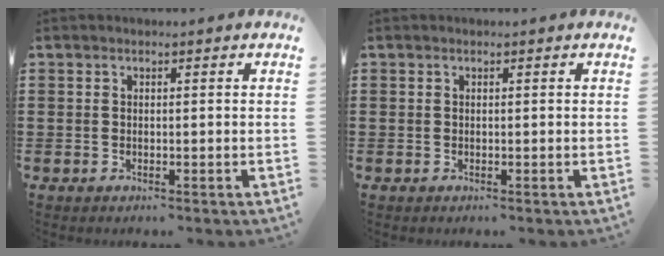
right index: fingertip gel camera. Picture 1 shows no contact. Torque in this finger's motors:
{"motor_torque": [0.45, 0.25, 0.03, 0.02]}